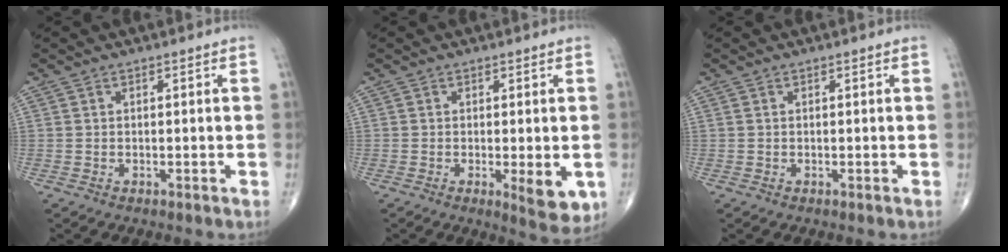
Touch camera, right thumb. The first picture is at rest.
{"total": 5.8, "force": [-1.2, 1.9, 5.3], "torque": [-0.065, -0.013, -0.013]}
{"total": 0.0}